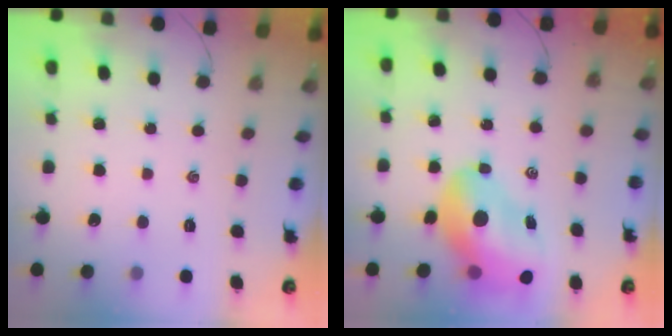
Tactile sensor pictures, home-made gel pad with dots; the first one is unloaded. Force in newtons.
{"total": 16.4, "press": 15.7, "slide": 4.8}